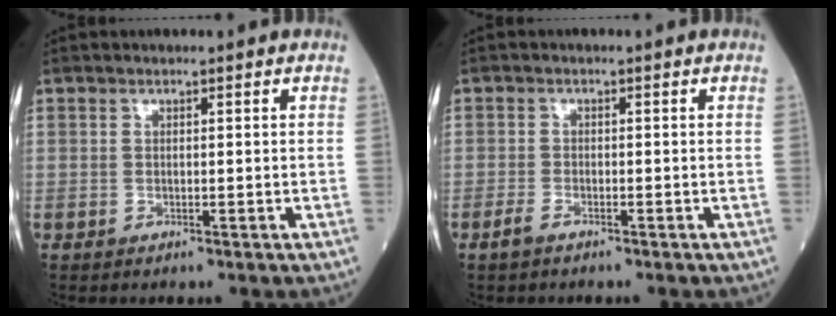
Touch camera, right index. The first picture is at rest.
{"total": 1.7, "force": [-1.2, 0.5, 1.0], "torque": [-0.029, -0.002, -0.025]}